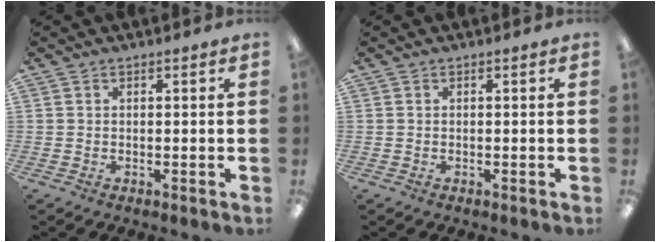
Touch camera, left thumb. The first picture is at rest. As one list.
[{"total": 0.0}]